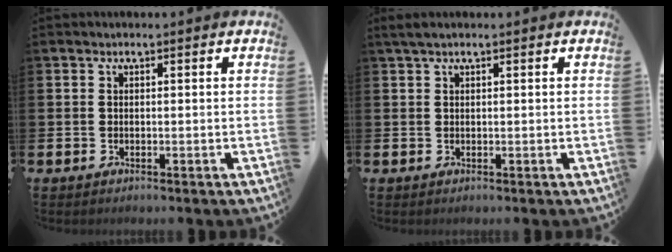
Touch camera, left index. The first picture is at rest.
{"total": 1.3, "force": [0.9, 0.1, 0.9], "torque": [-0.024, 0.007, 0.017]}